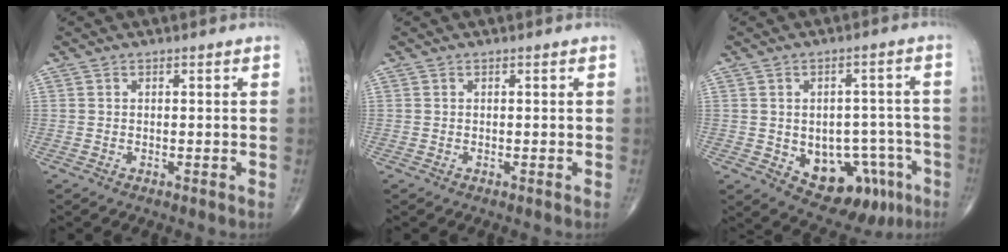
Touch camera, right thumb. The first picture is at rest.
{"total": 0.0}
{"total": 13.9, "force": [-5.1, 9.1, 9.2], "torque": [-0.078, 0.033, -0.053]}